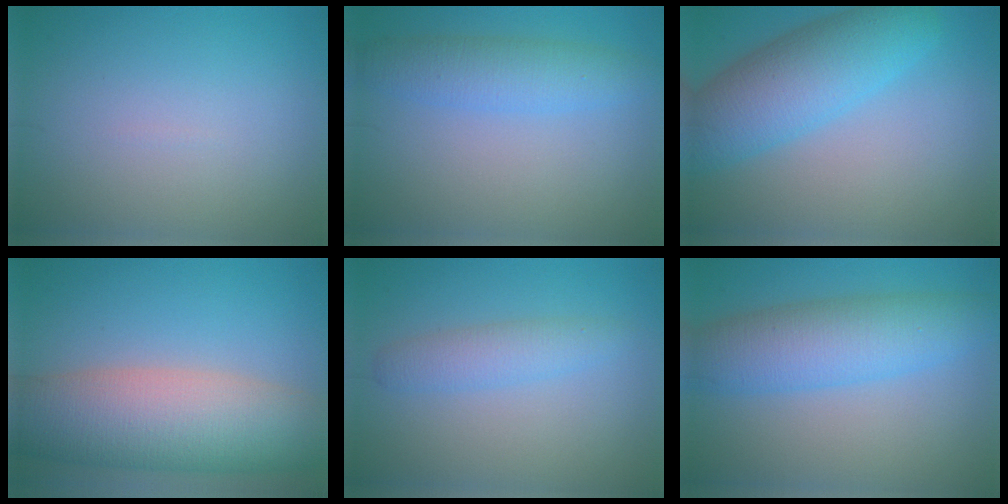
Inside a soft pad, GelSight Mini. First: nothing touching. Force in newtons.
{"total": 3.8, "press": 3.8, "slide": 0.2}
{"total": 7.6, "press": 7.6, "slide": 0.2}
{"total": 10.6, "press": 10.6, "slide": 0.8}
{"total": 2.4, "press": 2.4, "slide": 0.1}
{"total": 6.6, "press": 6.6, "slide": 0.0}